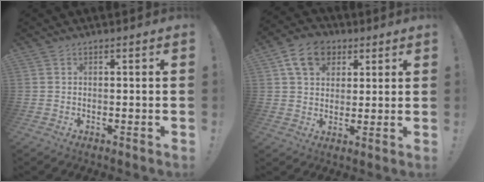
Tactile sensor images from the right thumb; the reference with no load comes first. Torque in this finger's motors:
{"motor_torque": [0.94, 0.90, 0.33, 0.11, 0.01]}